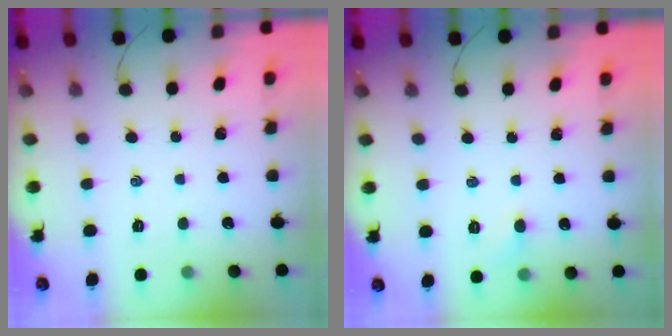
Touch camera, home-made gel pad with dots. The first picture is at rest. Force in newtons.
{"total": 3.6, "press": 3.4, "slide": 1.2}